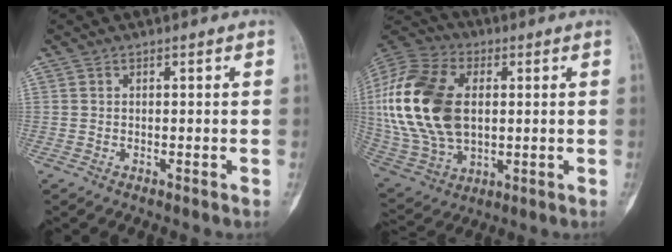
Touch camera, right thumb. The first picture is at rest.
{"total": 24.3, "force": [2.7, 15.4, 18.6], "torque": [-0.391, -0.005, 0.054]}